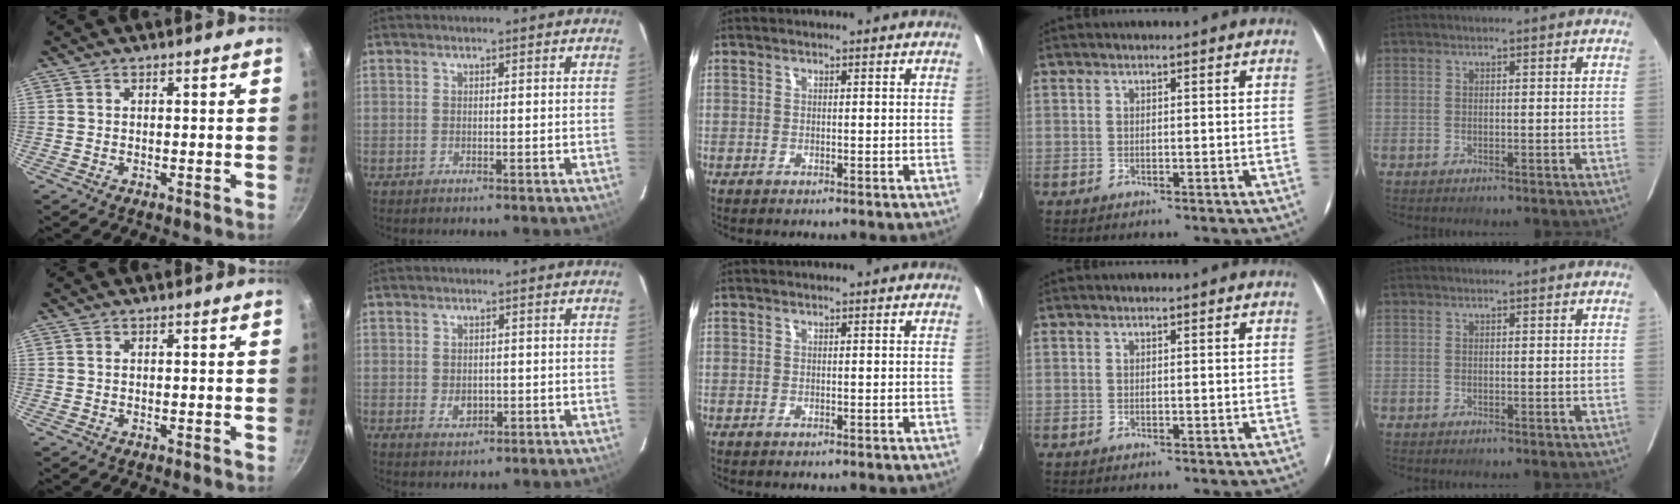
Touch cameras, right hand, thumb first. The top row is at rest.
{"index": {"total": 2.6, "force": [-0.3, 2.2, 1.4], "torque": [-0.023, -0.001, -0.001]}}